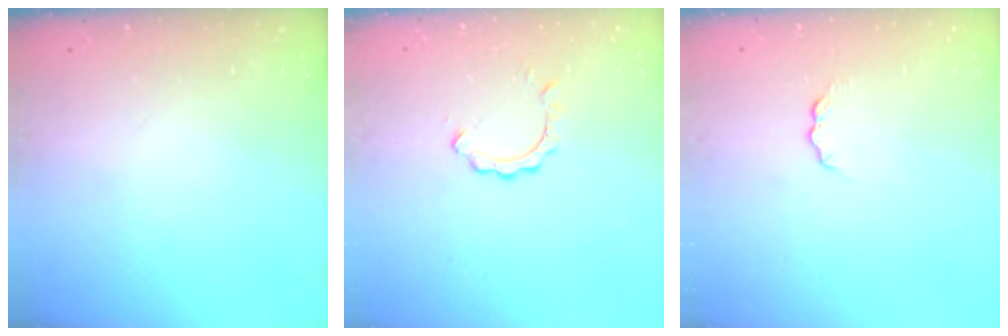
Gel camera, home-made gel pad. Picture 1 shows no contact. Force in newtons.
{"total": 2.4, "press": 2.4, "slide": 0.3}
{"total": 4.6, "press": 4.6, "slide": 0.6}